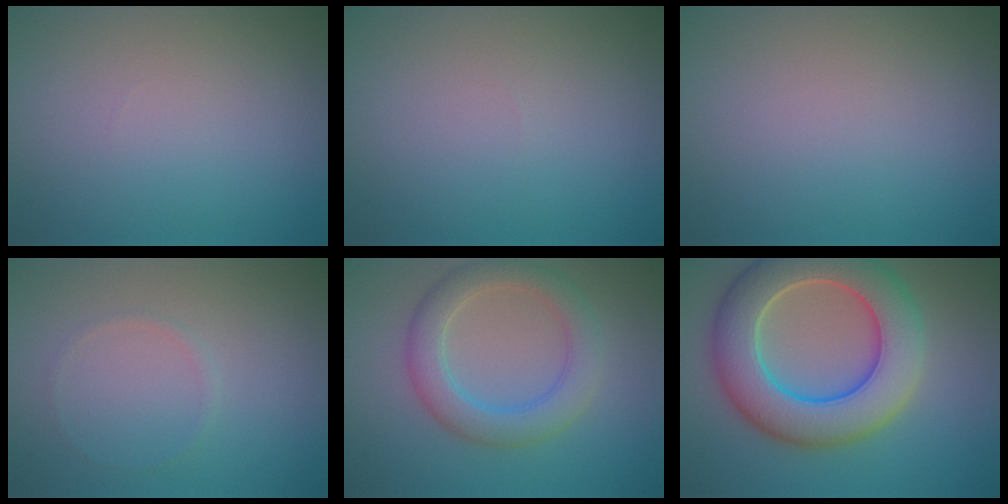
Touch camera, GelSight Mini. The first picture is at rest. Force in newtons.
{"total": 0.0}
{"total": 0.0}
{"total": 0.6, "press": 0.6, "slide": 0.0}
{"total": 4.5, "press": 4.5, "slide": 0.1}
{"total": 10.1, "press": 10.1, "slide": 0.8}